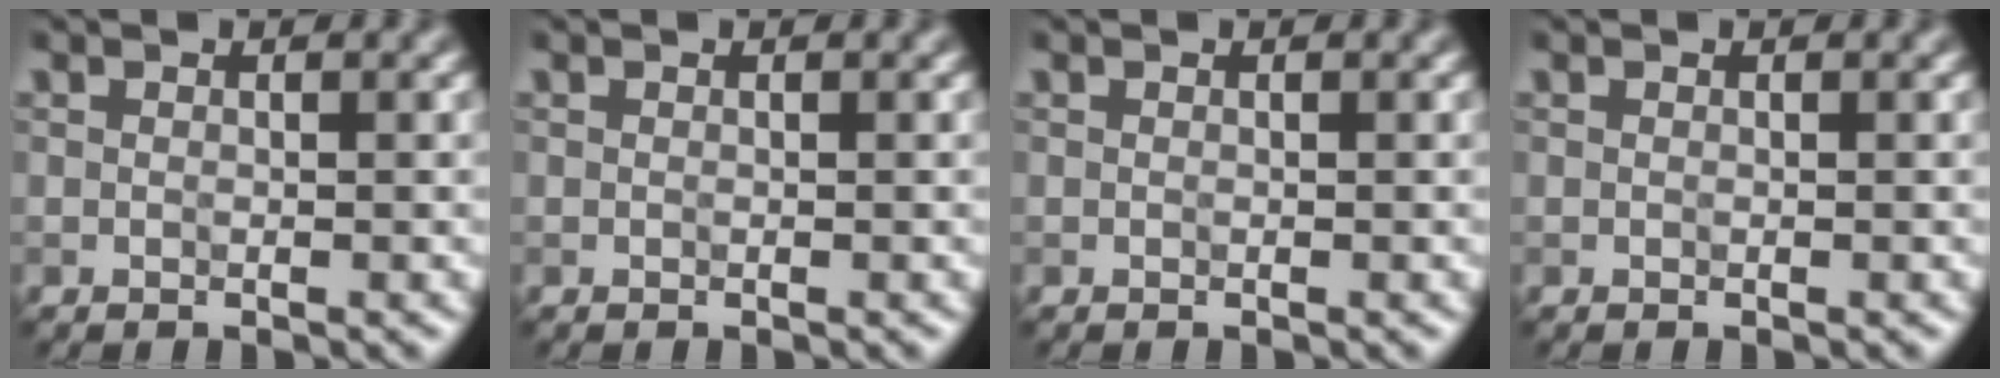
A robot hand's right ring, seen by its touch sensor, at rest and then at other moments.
{"total": 0.0}
{"total": 0.0}
{"total": 0.0}